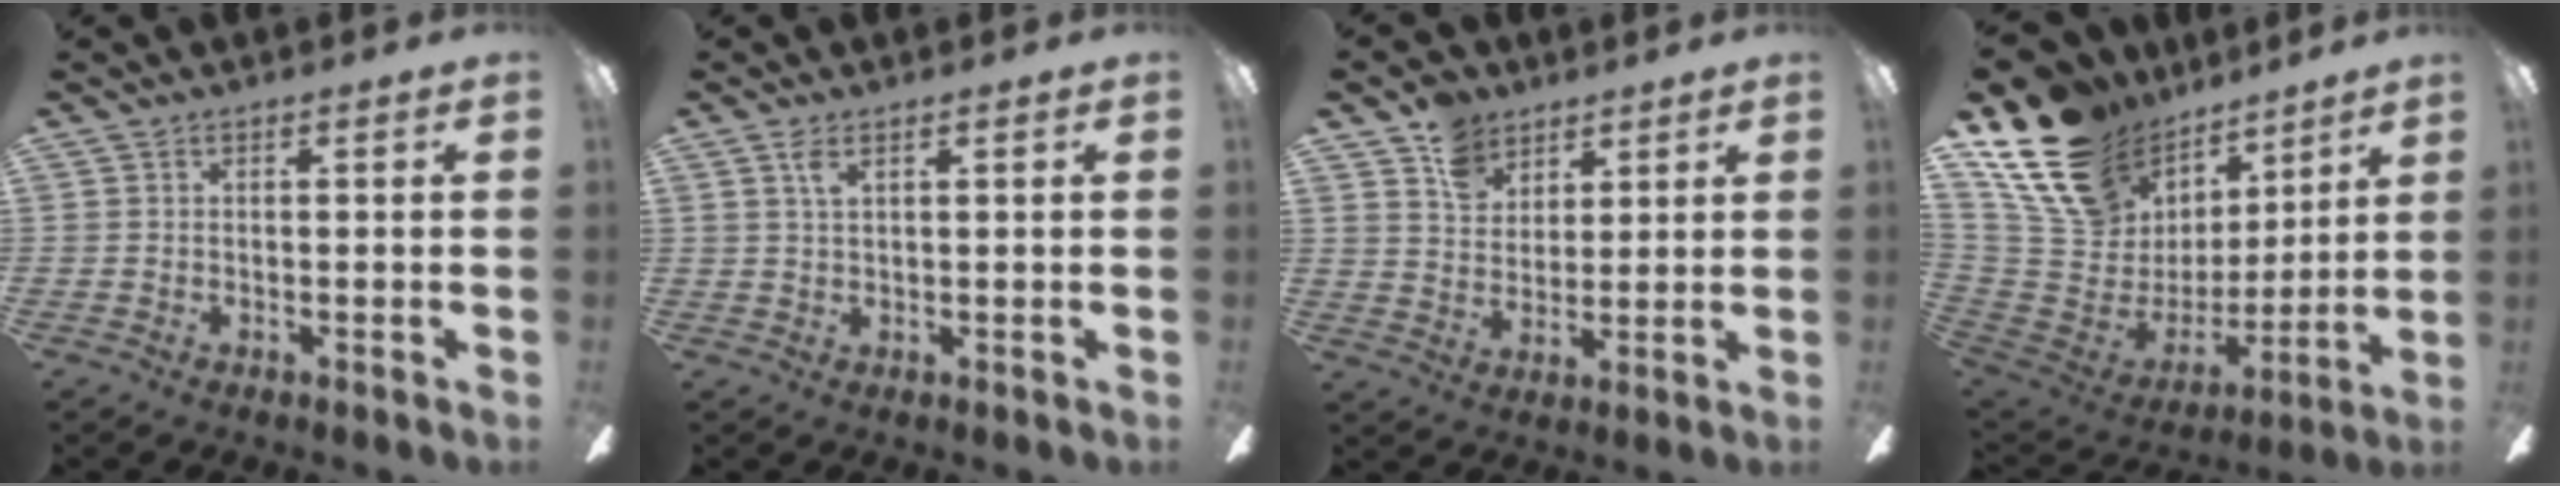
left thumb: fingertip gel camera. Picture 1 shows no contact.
{"total": 2.9, "force": [1.7, 1.1, 2.1], "torque": [-0.048, 0.005, 0.030]}
{"total": 9.1, "force": [6.3, 6.2, 2.0], "torque": [-0.040, -0.026, 0.119]}
{"total": 20.8, "force": [12.8, 13.7, 9.1], "torque": [-0.193, -0.069, 0.258]}